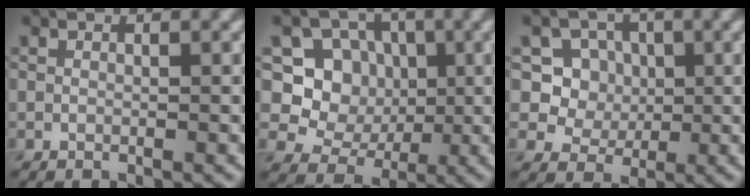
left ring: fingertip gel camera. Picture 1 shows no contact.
{"total": 6.0, "force": [0.7, 5.5, 2.3], "torque": [-0.027, 0.003, -0.007]}
{"total": 5.2, "force": [1.1, 4.7, 1.8], "torque": [-0.029, -0.002, 0.026]}